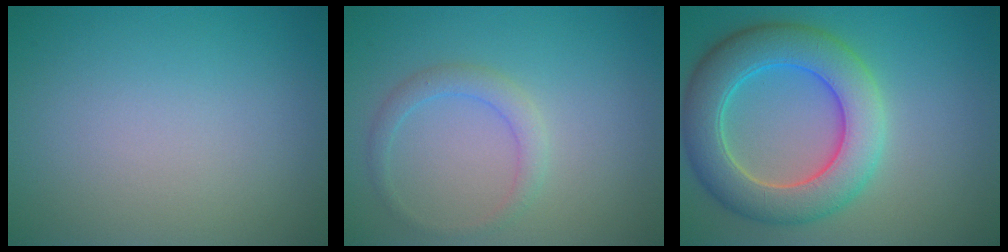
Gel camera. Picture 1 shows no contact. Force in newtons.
{"total": 1.9, "press": 1.9, "slide": 0.1}
{"total": 8.0, "press": 7.9, "slide": 0.7}